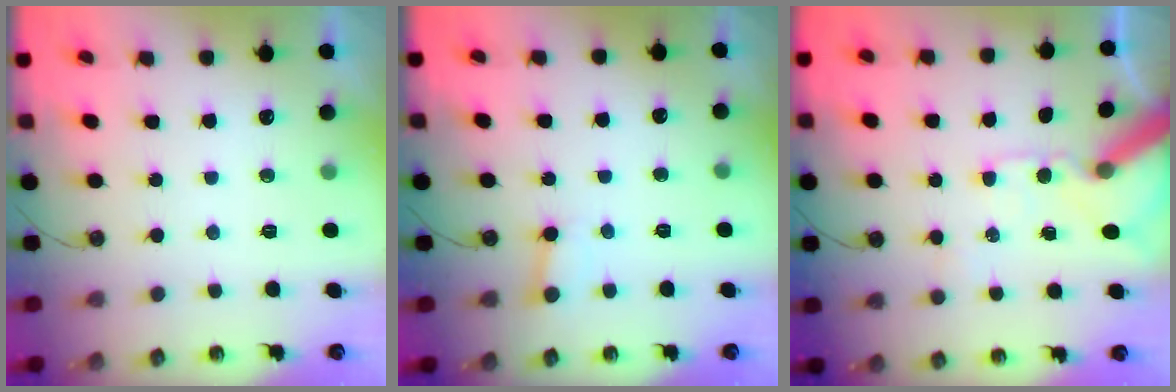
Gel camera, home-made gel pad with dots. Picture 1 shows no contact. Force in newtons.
{"total": 2.3, "press": 2.3, "slide": 0.2}
{"total": 11.8, "press": 11.7, "slide": 1.7}